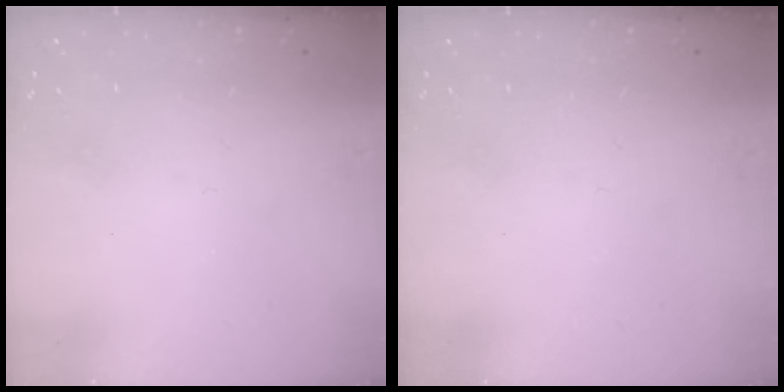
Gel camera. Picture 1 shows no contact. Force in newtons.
{"total": 0.0}